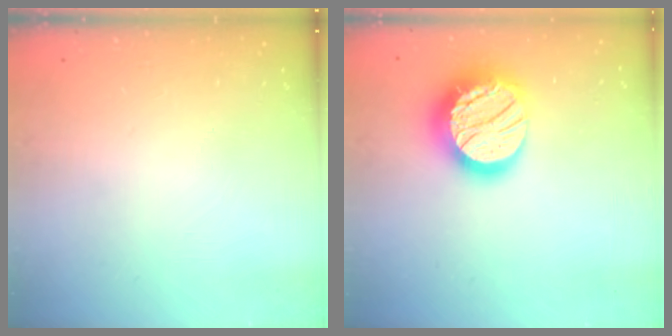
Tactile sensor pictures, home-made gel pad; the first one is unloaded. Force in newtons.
{"total": 19.6, "press": 19.5, "slide": 1.3}